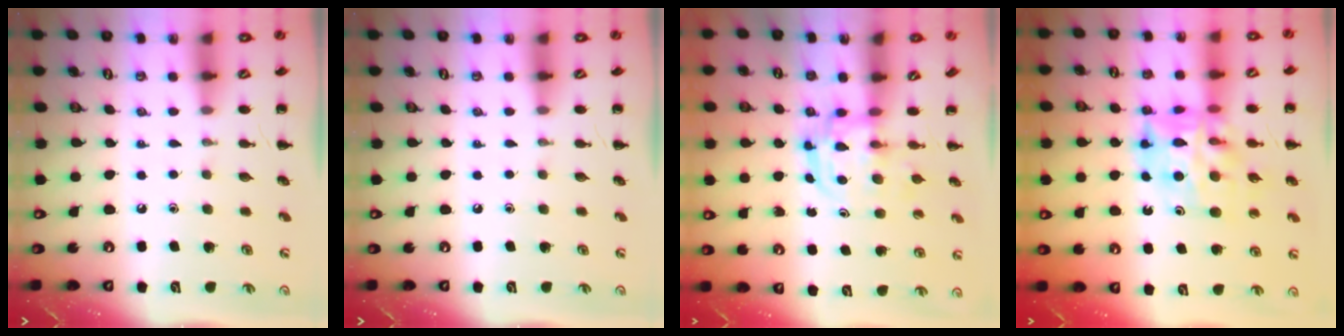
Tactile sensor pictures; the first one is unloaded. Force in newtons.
{"total": 0.0}
{"total": 2.7, "press": 2.7, "slide": 0.3}
{"total": 13.5, "press": 12.9, "slide": 4.0}